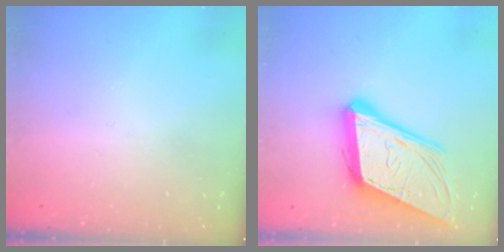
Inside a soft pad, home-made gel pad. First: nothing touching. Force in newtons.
{"total": 19.4, "press": 18.9, "slide": 4.7}